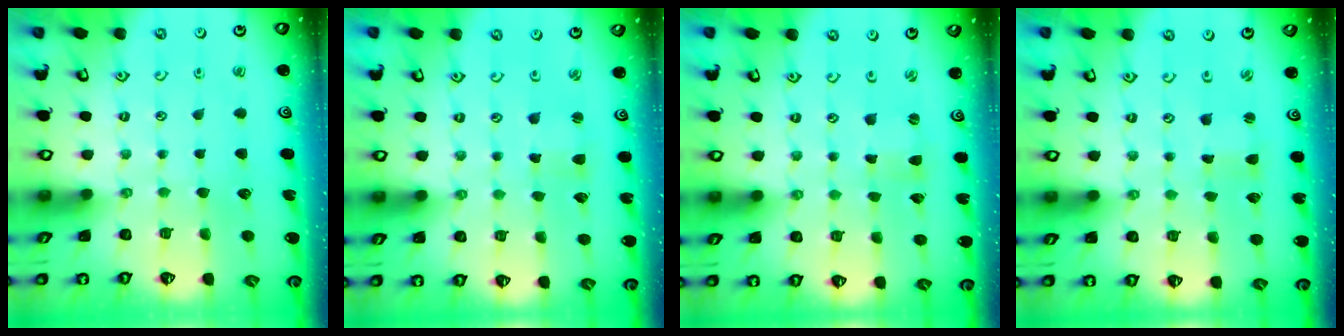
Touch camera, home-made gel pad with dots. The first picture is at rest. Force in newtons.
{"total": 1.7, "press": 1.7, "slide": 0.2}
{"total": 0.0}
{"total": 0.5, "press": 0.5, "slide": 0.1}